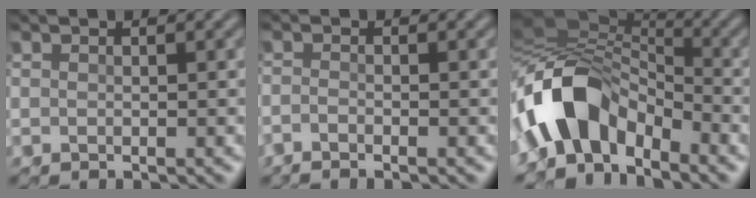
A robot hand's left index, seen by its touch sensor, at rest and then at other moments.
{"total": 1.2, "force": [-0.9, -0.7, 0.0], "torque": [-0.007, 0.003, -0.019]}
{"total": 7.9, "force": [-4.4, 4.4, 4.8], "torque": [-0.080, 0.014, -0.089]}